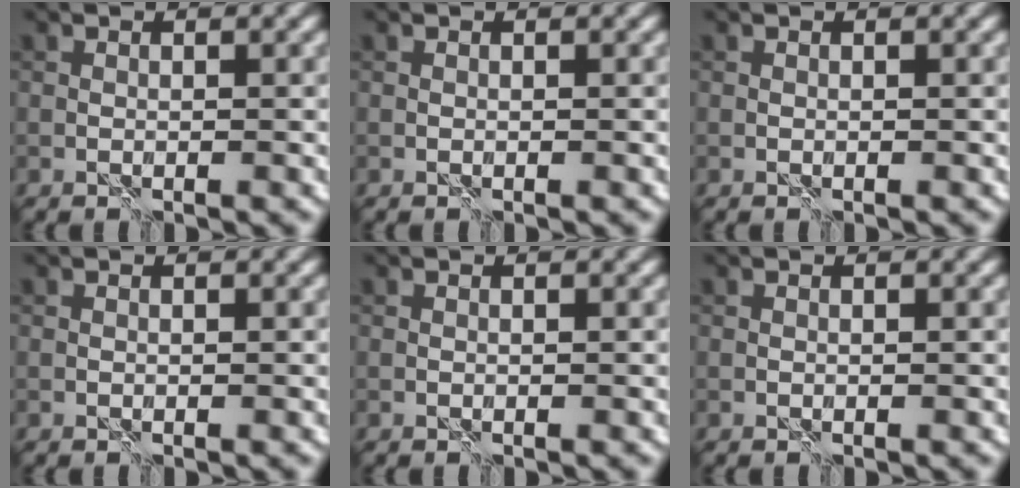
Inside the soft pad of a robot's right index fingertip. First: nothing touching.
{"total": 0.0}
{"total": 0.0}
{"total": 0.0}
{"total": 0.0}
{"total": 0.0}